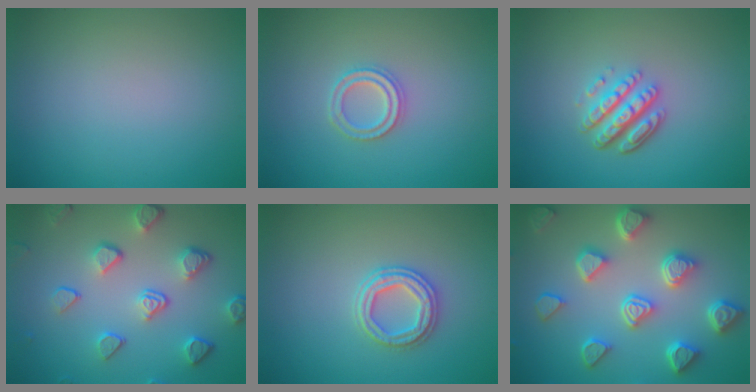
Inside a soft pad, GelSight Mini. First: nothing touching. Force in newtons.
{"total": 2.2, "press": 2.2, "slide": 0.5}
{"total": 4.5, "press": 3.4, "slide": 3.1}
{"total": 4.9, "press": 3.7, "slide": 3.2}
{"total": 2.8, "press": 2.7, "slide": 0.8}
{"total": 6.9, "press": 5.5, "slide": 4.1}